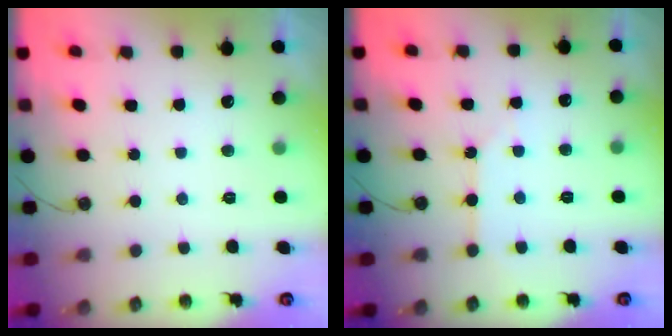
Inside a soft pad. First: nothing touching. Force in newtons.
{"total": 2.1, "press": 2.1, "slide": 0.3}